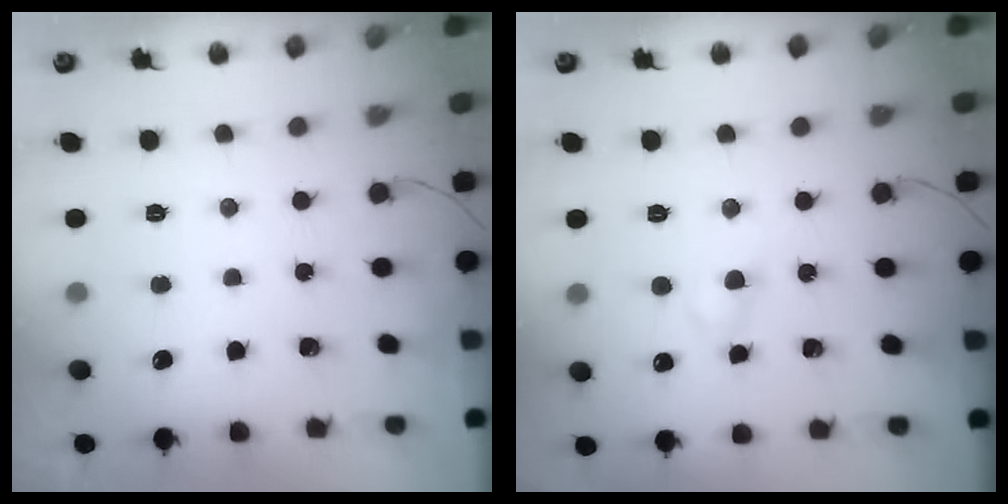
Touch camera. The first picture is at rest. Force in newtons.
{"total": 2.9, "press": 2.8, "slide": 0.8}